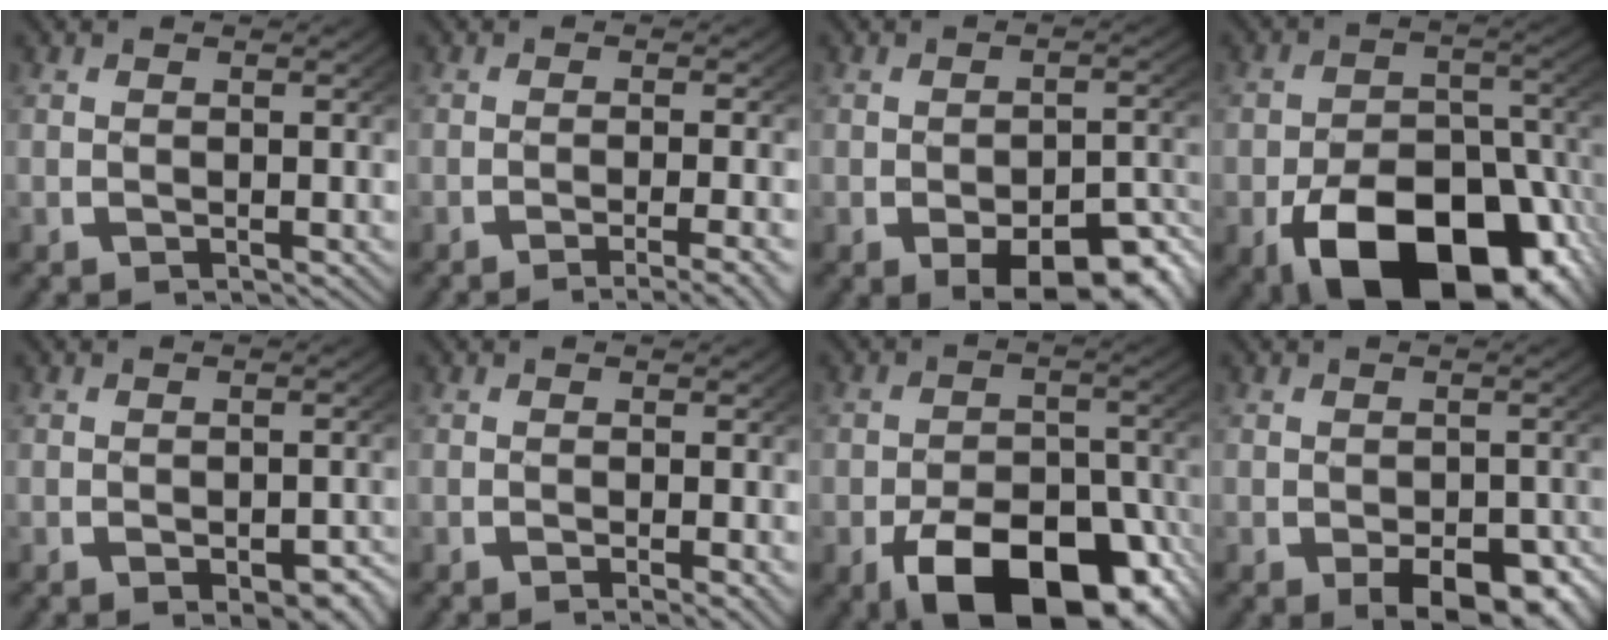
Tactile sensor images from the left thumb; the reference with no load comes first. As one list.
[{"total": 5.2, "force": [-3.8, 1.4, 3.3], "torque": [-0.051, -0.010, -0.054]}, {"total": 7.6, "force": [-3.4, 3.9, 5.6], "torque": [-0.080, -0.032, -0.033]}, {"total": 16.1, "force": [-6.4, 9.6, 11.2], "torque": [-0.194, -0.068, -0.066]}, {"total": 3.0, "force": [-1.2, 1.7, 2.2], "torque": [-0.035, -0.019, -0.010]}, {"total": 1.6, "force": [-0.7, 0.3, 1.5], "torque": [-0.021, -0.004, -0.007]}, {"total": 13.0, "force": [-5.9, 7.2, 8.9], "torque": [-0.147, -0.055, -0.065]}, {"total": 5.5, "force": [-2.2, 3.1, 4.0], "torque": [-0.059, -0.041, -0.015]}]